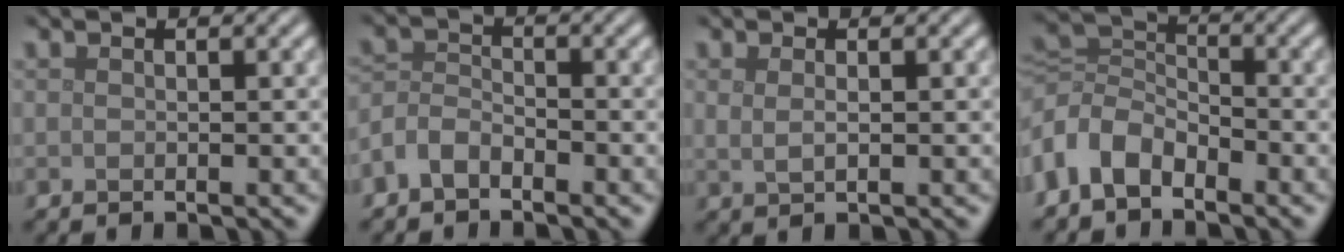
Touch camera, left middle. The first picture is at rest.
{"total": 2.7, "force": [-1.9, 1.5, 1.2], "torque": [-0.026, 0.007, -0.049]}
{"total": 1.2, "force": [0.4, 0.4, 1.1], "torque": [-0.021, -0.002, 0.008]}
{"total": 5.3, "force": [-2.7, 3.5, 2.9], "torque": [-0.066, 0.001, -0.069]}